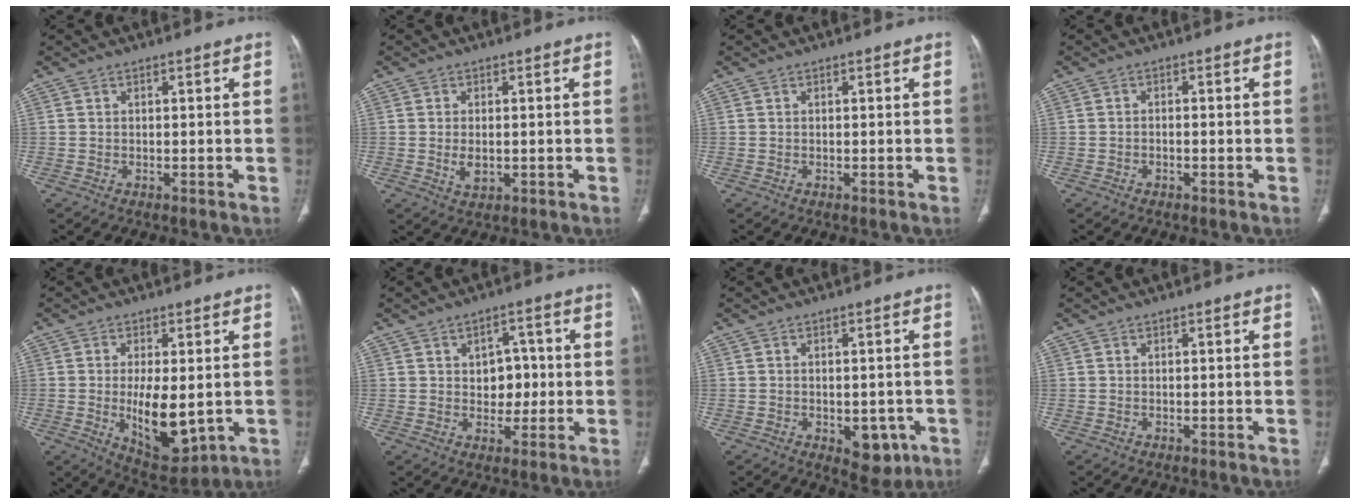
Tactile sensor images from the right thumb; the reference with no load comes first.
{"total": 3.2, "force": [-0.3, 1.9, 2.5], "torque": [-0.047, -0.006, -0.001]}
{"total": 0.0}
{"total": 0.8, "force": [-0.4, 0.5, 0.5], "torque": [-0.008, 0.004, -0.008]}
{"total": 11.5, "force": [-1.1, 5.2, 10.2], "torque": [-0.149, -0.023, 0.000]}
{"total": 6.3, "force": [0.5, 4.7, 4.1], "torque": [-0.019, 0.001, 0.008]}
{"total": 6.5, "force": [-2.2, 3.9, 4.7], "torque": [-0.033, 0.004, -0.016]}
{"total": 0.0}